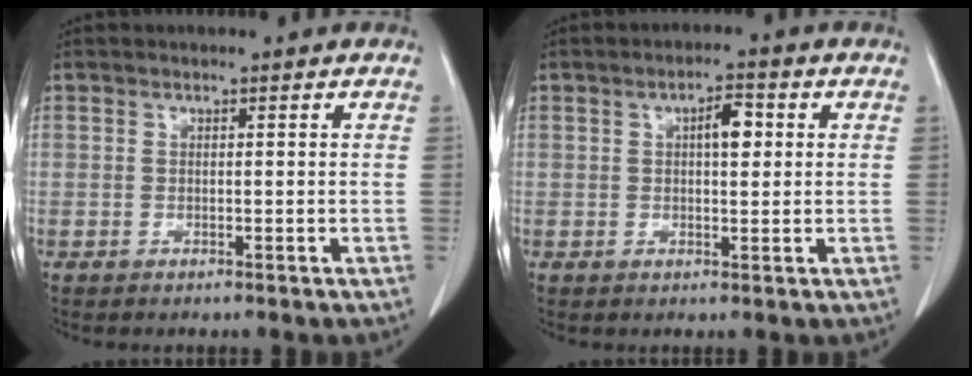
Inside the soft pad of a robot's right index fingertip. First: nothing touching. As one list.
[{"total": 3.9, "force": [0.9, 1.4, 3.5], "torque": [-0.058, 0.008, 0.013]}]